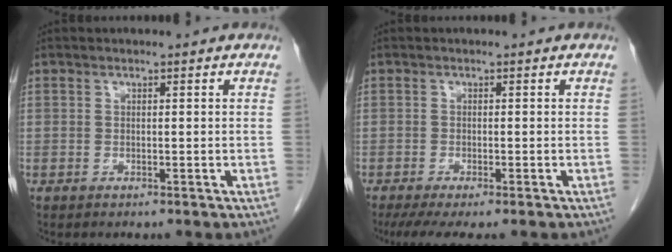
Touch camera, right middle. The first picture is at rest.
{"total": 6.1, "force": [-4.7, 0.7, 3.8], "torque": [-0.053, -0.015, -0.075]}